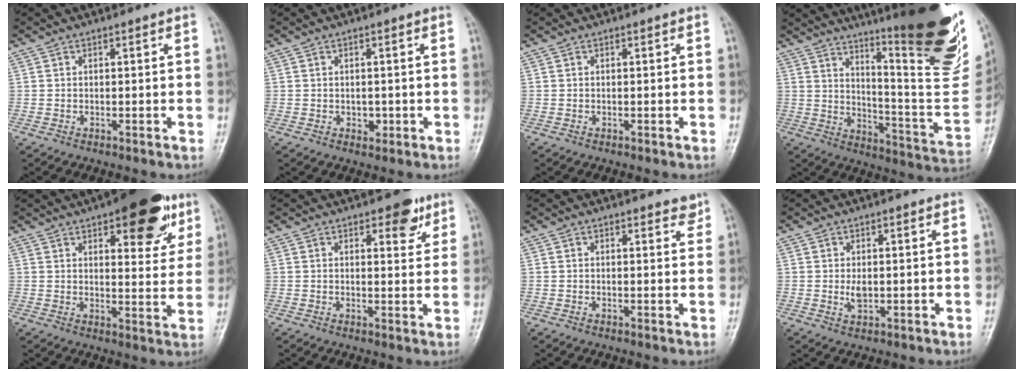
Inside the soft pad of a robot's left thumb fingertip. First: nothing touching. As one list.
[{"total": 1.7, "force": [-0.2, 1.4, 1.0], "torque": [-0.007, 0.000, 0.000]}, {"total": 0.0}, {"total": 28.2, "force": [16.9, 4.7, 22.2], "torque": [-0.270, -0.096, 0.243]}, {"total": 15.8, "force": [8.7, 6.4, 11.5], "torque": [-0.103, -0.031, 0.113]}, {"total": 5.3, "force": [3.2, 2.5, 3.4], "torque": [-0.023, -0.016, 0.037]}, {"total": 1.9, "force": [1.6, 0.7, 0.8], "torque": [0.003, -0.009, 0.016]}, {"total": 2.2, "force": [0.2, 1.3, 1.8], "torque": [-0.028, -0.005, 0.006]}]